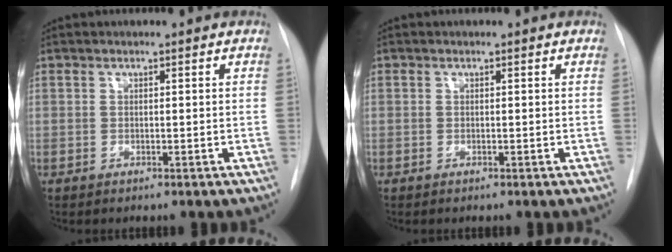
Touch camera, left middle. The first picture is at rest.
{"total": 0.0}